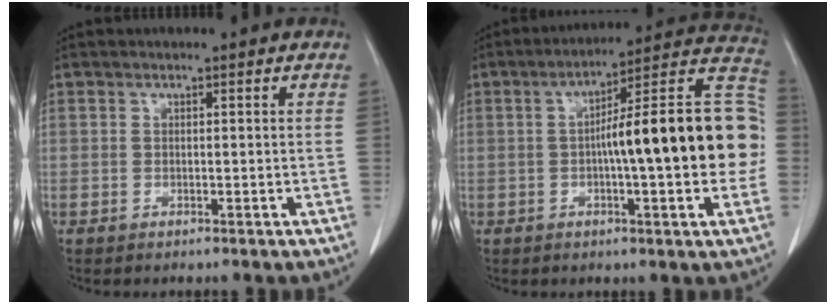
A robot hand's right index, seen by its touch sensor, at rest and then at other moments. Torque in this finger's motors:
{"motor_torque": [1.16, 0.02, 0.47, 0.21]}